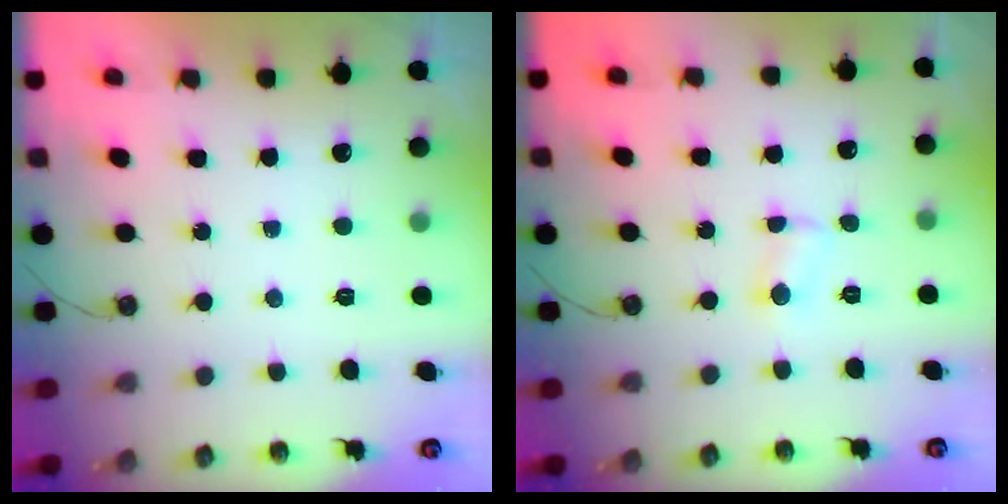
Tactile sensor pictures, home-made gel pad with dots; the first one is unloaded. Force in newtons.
{"total": 2.5, "press": 2.4, "slide": 0.8}